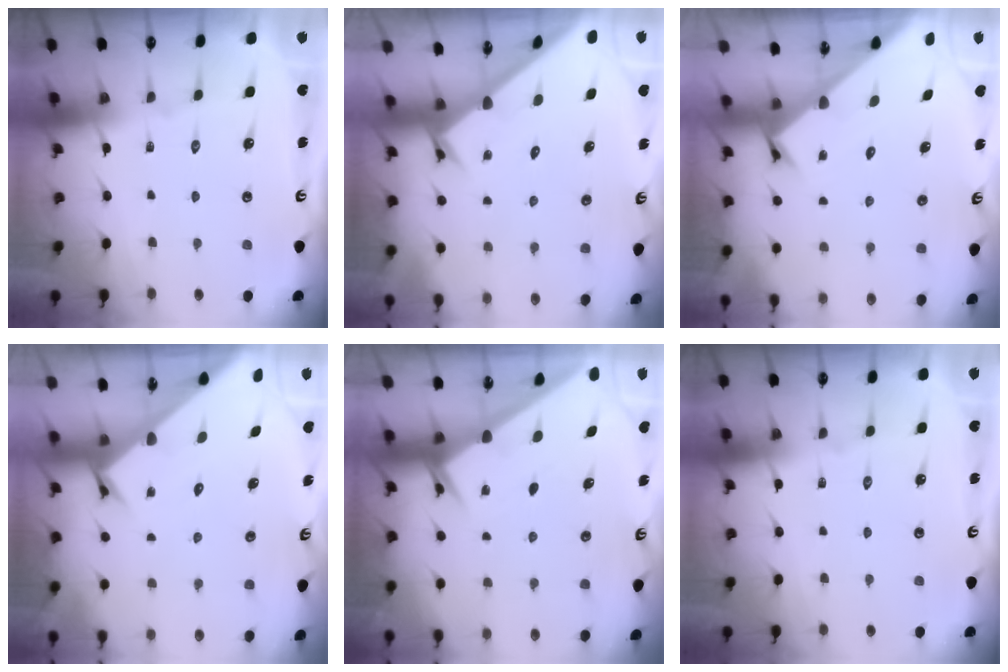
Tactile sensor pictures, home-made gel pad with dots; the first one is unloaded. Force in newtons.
{"total": 2.5, "press": 2.5, "slide": 0.2}
{"total": 2.6, "press": 2.6, "slide": 0.2}
{"total": 2.6, "press": 2.6, "slide": 0.2}
{"total": 2.0, "press": 2.0, "slide": 0.1}
{"total": 0.0}